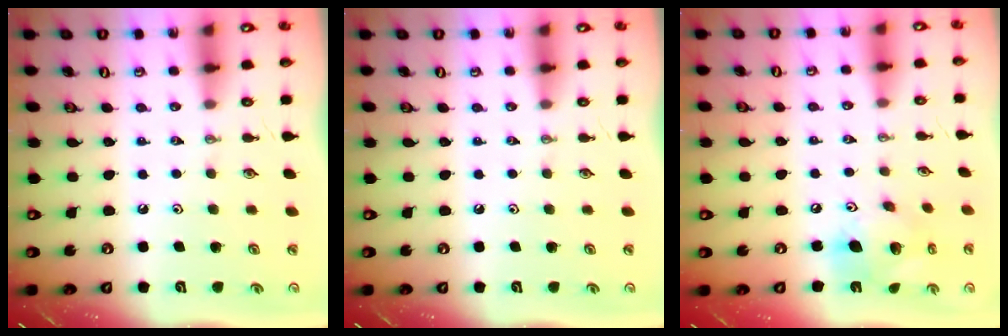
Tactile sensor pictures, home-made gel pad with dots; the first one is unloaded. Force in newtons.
{"total": 0.0}
{"total": 15.1, "press": 14.9, "slide": 2.6}